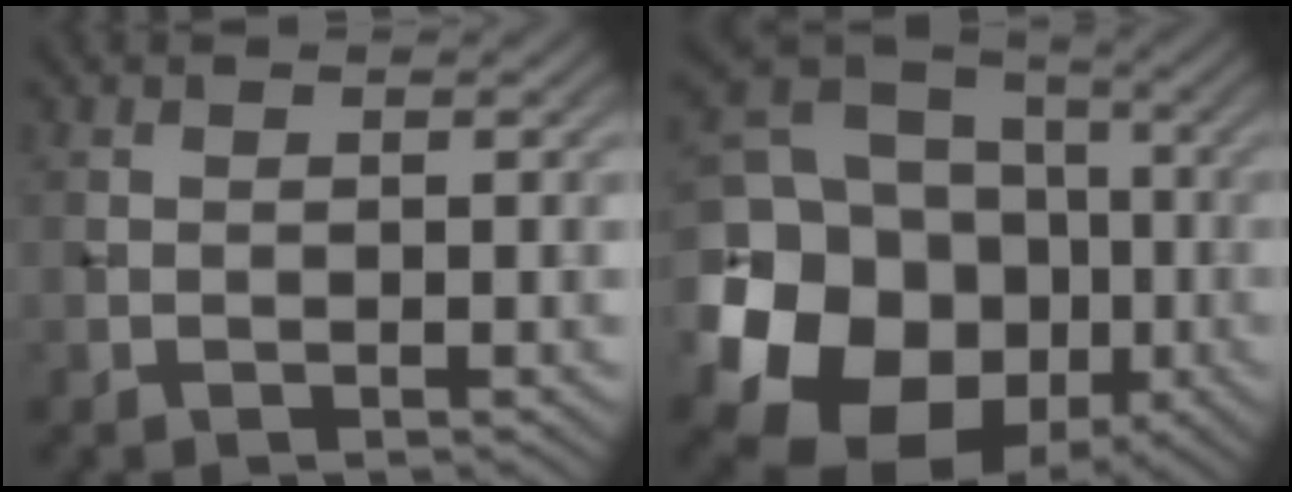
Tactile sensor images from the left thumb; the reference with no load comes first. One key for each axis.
{"total": 22.5, "fx": -5.5, "fy": 18.9, "fz": 11.0, "tx": -0.262, "ty": -0.015, "tz": -0.119}